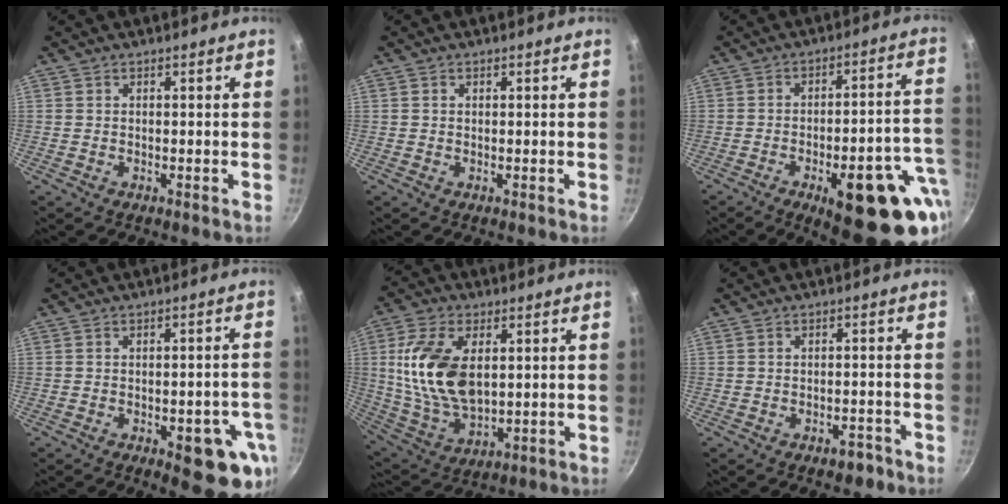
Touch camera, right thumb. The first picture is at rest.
{"total": 0.6, "force": [0.2, 0.5, 0.2], "torque": [-0.002, 0.004, 0.004]}
{"total": 23.5, "force": [-9.6, 7.9, 20.0], "torque": [-0.214, 0.025, -0.122]}
{"total": 11.6, "force": [-4.3, 4.6, 9.7], "torque": [-0.081, 0.011, -0.049]}
{"total": 16.8, "force": [3.1, 9.7, 13.4], "torque": [-0.245, -0.014, 0.069]}
{"total": 3.1, "force": [-2.1, 1.6, 1.6], "torque": [-0.009, 0.023, -0.017]}